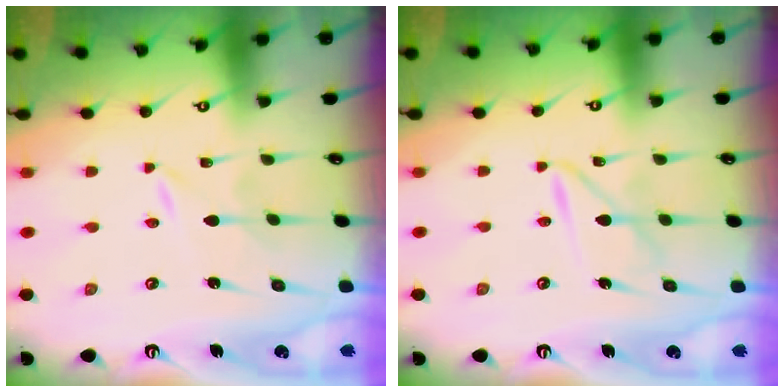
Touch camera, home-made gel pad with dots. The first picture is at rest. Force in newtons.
{"total": 5.8, "press": 5.8, "slide": 0.5}